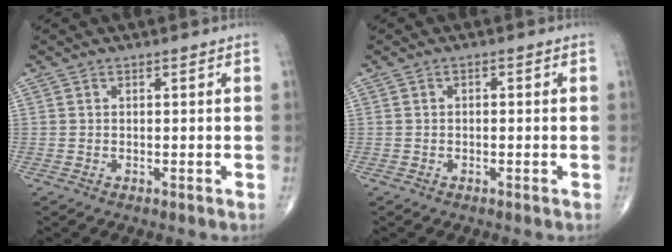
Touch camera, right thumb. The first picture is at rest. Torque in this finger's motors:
{"motor_torque": [-0.09, -0.03, -0.07, 0.27, 0.00]}